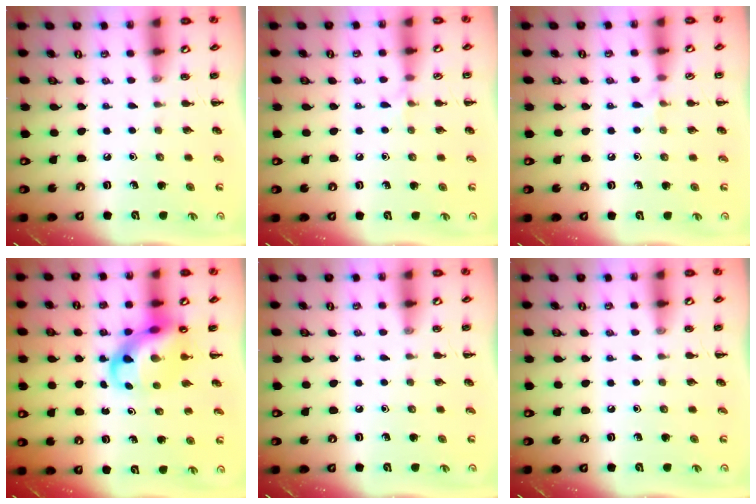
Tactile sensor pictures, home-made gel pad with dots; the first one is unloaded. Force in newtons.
{"total": 4.3, "press": 4.0, "slide": 1.6}
{"total": 4.3, "press": 4.0, "slide": 1.6}
{"total": 8.3, "press": 7.9, "slide": 2.3}
{"total": 0.0}
{"total": 0.0}